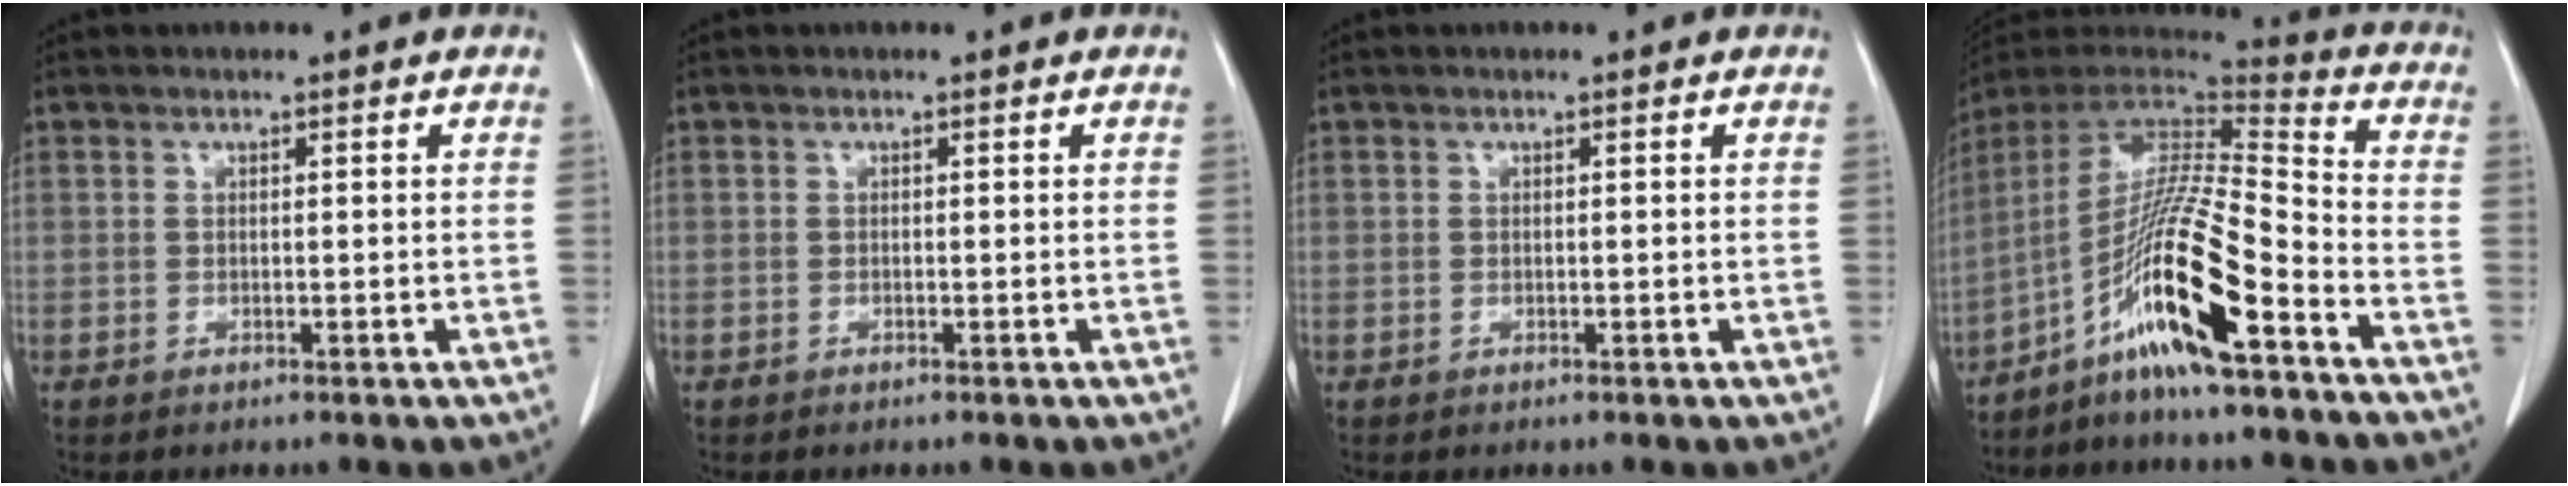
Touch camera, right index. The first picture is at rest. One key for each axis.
{"total": 0.0}
{"total": 0.0}
{"total": 15.9, "fx": -8.7, "fy": 0.1, "fz": 13.3, "tx": -0.258, "ty": -0.006, "tz": -0.161}